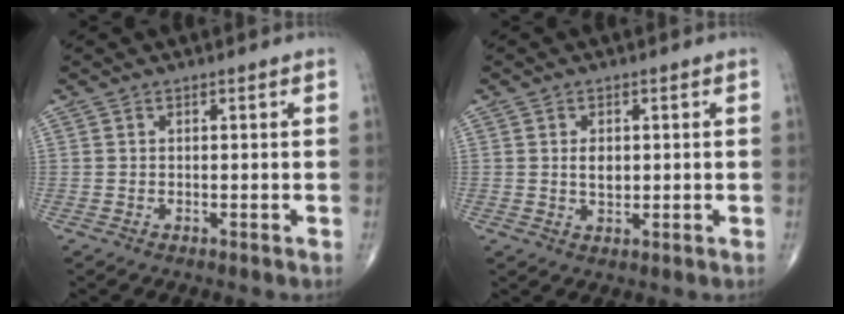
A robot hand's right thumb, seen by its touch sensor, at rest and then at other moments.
{"total": 3.0, "force": [0.4, 1.9, 2.3], "torque": [-0.031, -0.003, 0.009]}